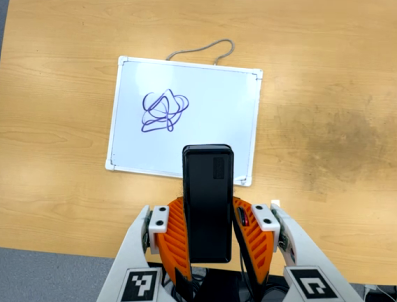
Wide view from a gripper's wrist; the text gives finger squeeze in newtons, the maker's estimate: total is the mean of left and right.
{"total": 3.7, "left": 2.5, "right": 4.9}